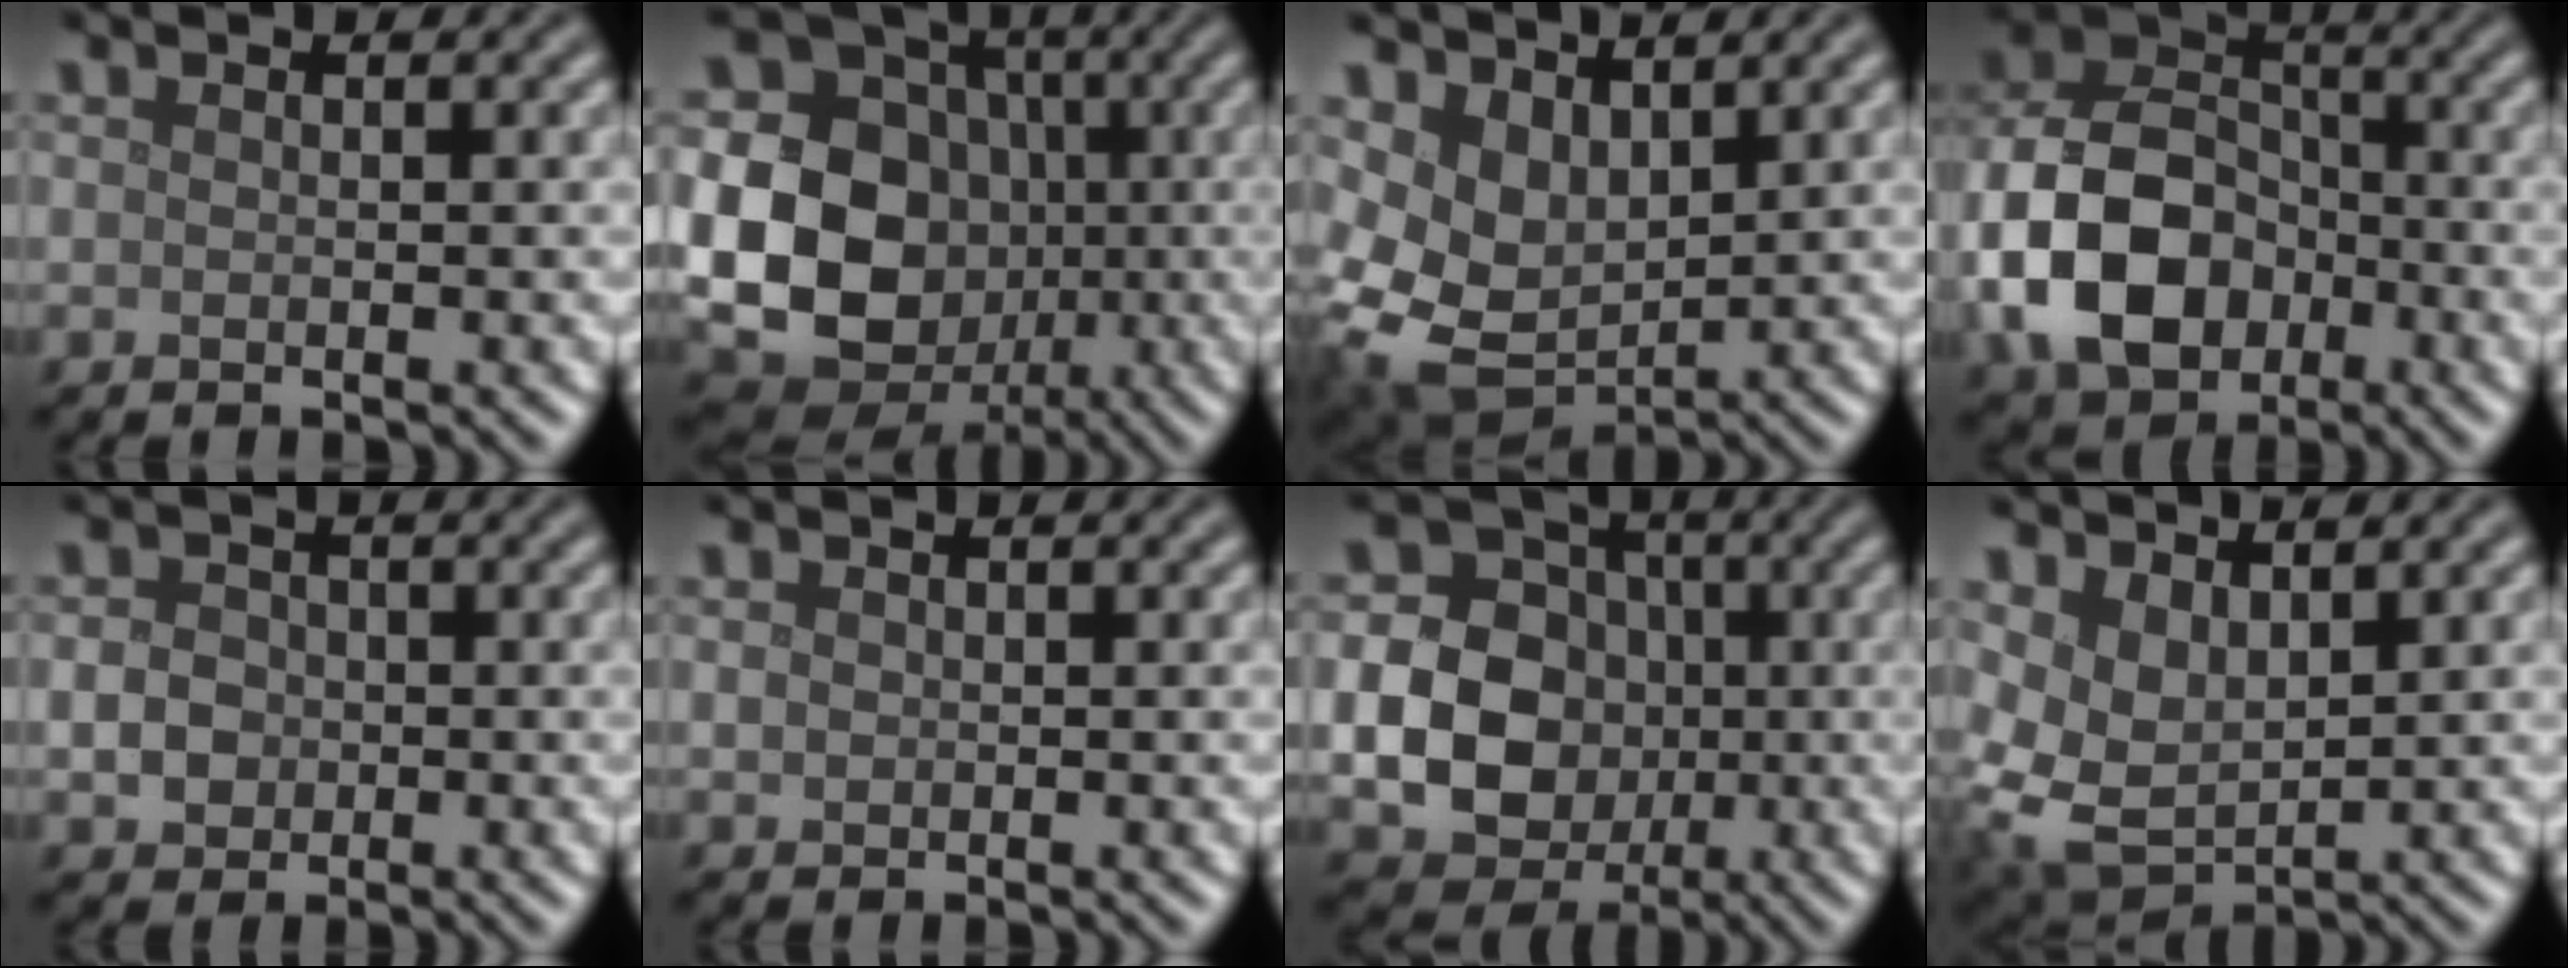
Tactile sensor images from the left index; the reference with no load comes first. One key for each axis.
{"total": 18.6, "fx": -2.1, "fy": 16.7, "fz": 7.8, "tx": -0.192, "ty": -0.003, "tz": -0.068}
{"total": 6.9, "fx": 0.9, "fy": 5.0, "fz": 4.7, "tx": -0.112, "ty": -0.023, "tz": 0.026}
{"total": 11.0, "fx": -3.1, "fy": 8.1, "fz": 6.8, "tx": -0.143, "ty": -0.002, "tz": -0.066}
{"total": 2.3, "fx": -0.4, "fy": 2.0, "fz": 1.0, "tx": -0.017, "ty": 0.001, "tz": -0.012}
{"total": 0.6, "fx": 0.1, "fy": 0.6, "fz": 0.2, "tx": -0.003, "ty": 0.000, "tz": 0.000}
{"total": 10.1, "fx": -0.9, "fy": 9.1, "fz": 4.3, "tx": -0.071, "ty": -0.019, "tz": -0.031}
{"total": 5.7, "fx": 0.9, "fy": 3.8, "fz": 4.2, "tx": -0.108, "ty": -0.014, "tz": 0.026}